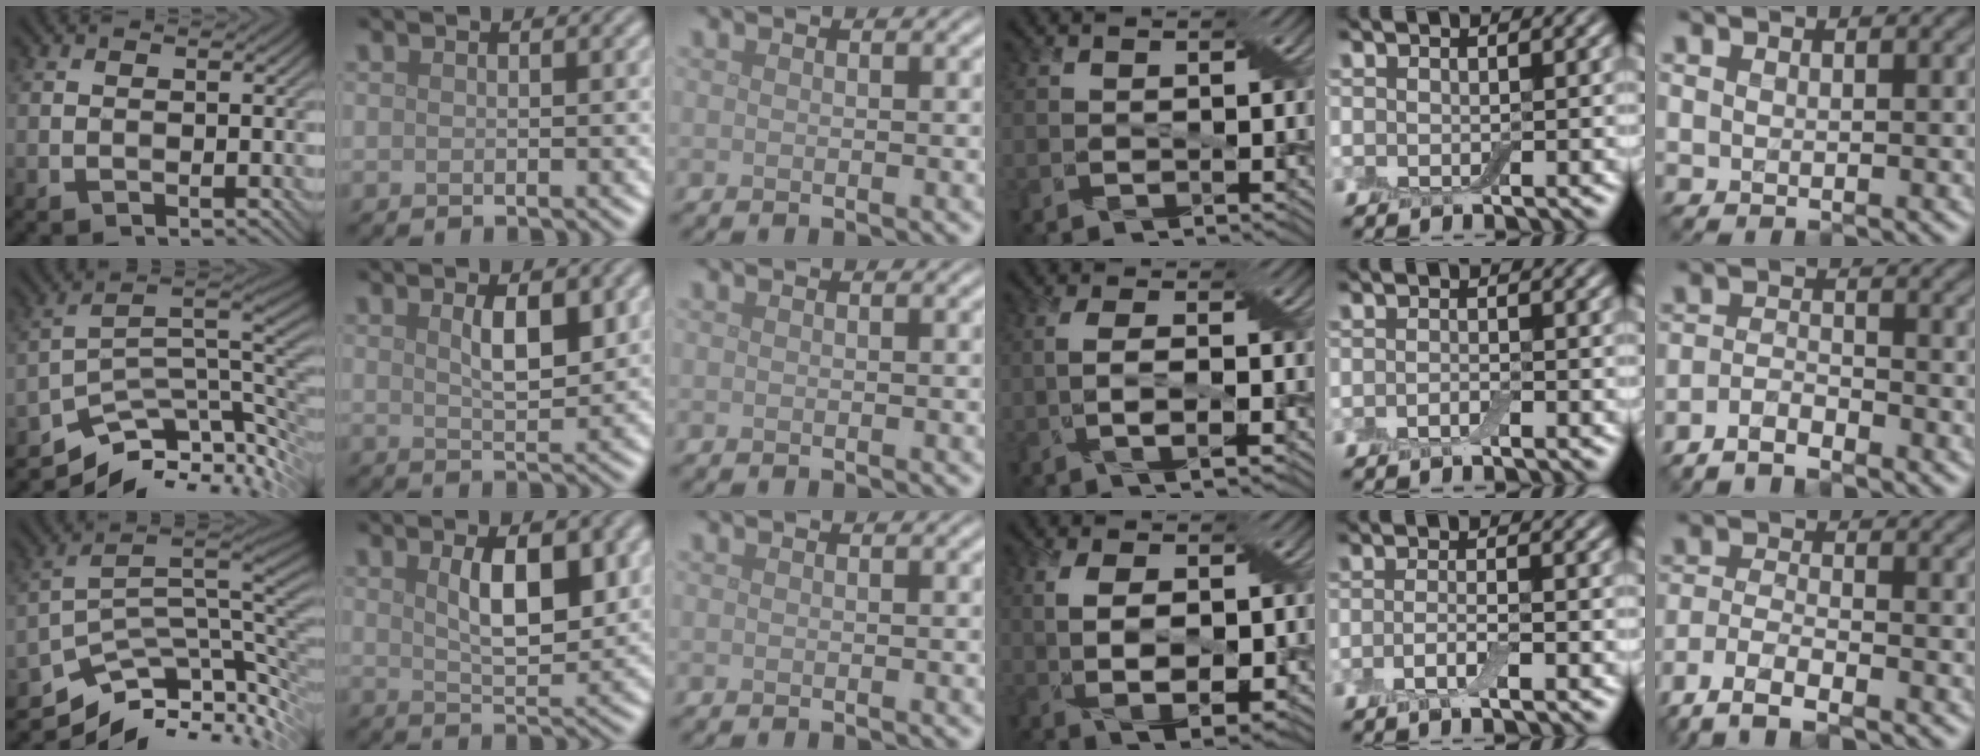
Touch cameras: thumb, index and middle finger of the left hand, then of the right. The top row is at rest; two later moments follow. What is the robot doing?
{"motion": "wrap", "object": "bandage"}